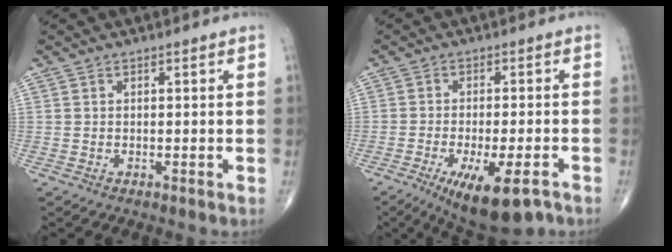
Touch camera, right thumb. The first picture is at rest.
{"total": 11.7, "force": [-6.6, 3.5, 9.0], "torque": [-0.139, 0.003, -0.098]}